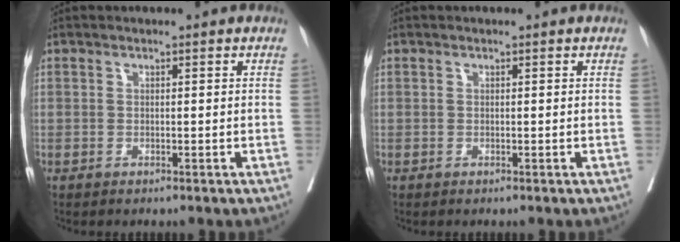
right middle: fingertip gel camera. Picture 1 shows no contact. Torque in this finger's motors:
{"motor_torque": [0.00, 0.00, 0.00, 0.00]}